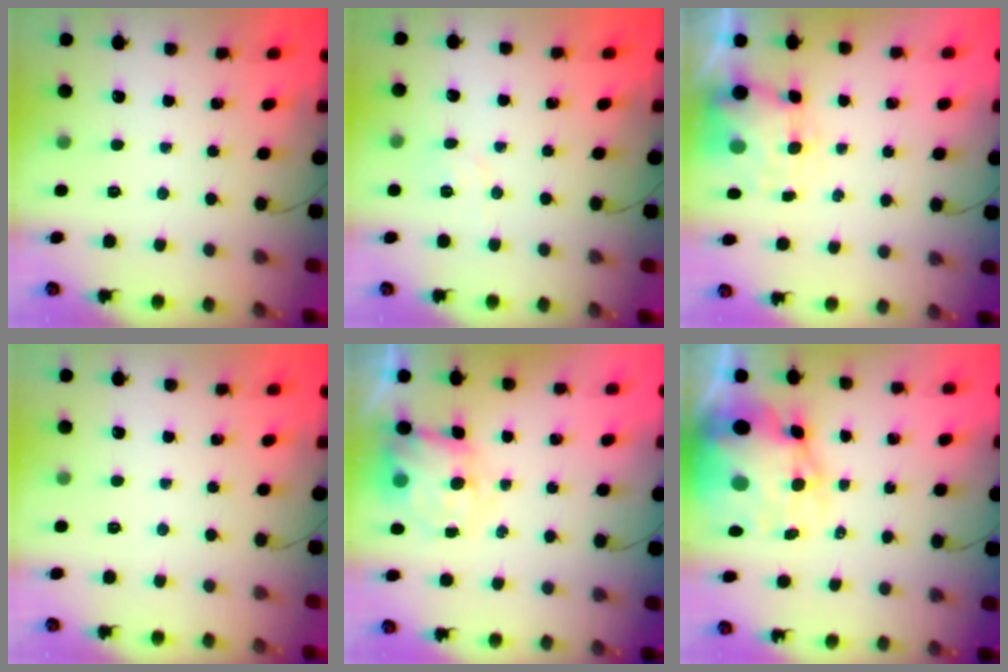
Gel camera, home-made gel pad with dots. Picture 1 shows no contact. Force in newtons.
{"total": 4.0, "press": 3.8, "slide": 1.4}
{"total": 5.7, "press": 5.6, "slide": 0.9}
{"total": 0.0}
{"total": 6.9, "press": 6.7, "slide": 1.3}
{"total": 13.9, "press": 13.4, "slide": 3.7}